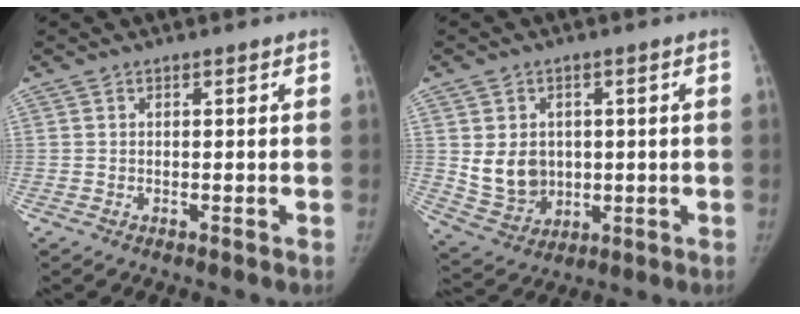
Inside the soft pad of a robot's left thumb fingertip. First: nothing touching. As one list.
[{"total": 9.0, "force": [0.8, 7.4, 5.0], "torque": [-0.059, -0.013, 0.035]}]